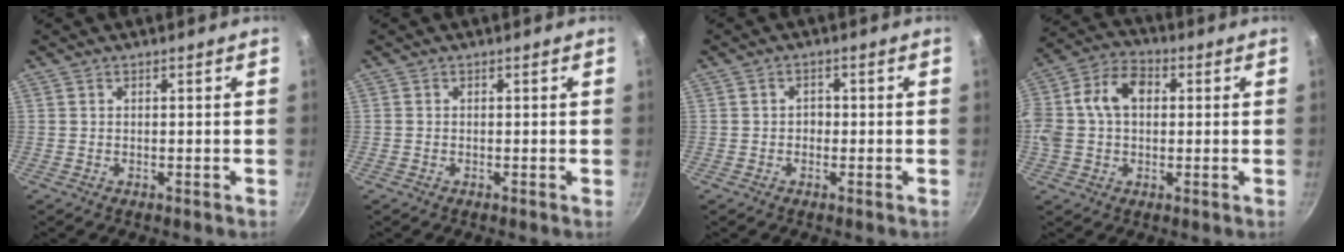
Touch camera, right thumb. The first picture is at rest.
{"total": 0.0}
{"total": 1.8, "force": [-0.3, 1.6, 0.9], "torque": [-0.004, 0.004, -0.008]}
{"total": 13.0, "force": [1.6, 9.3, 9.0], "torque": [-0.158, 0.031, 0.010]}